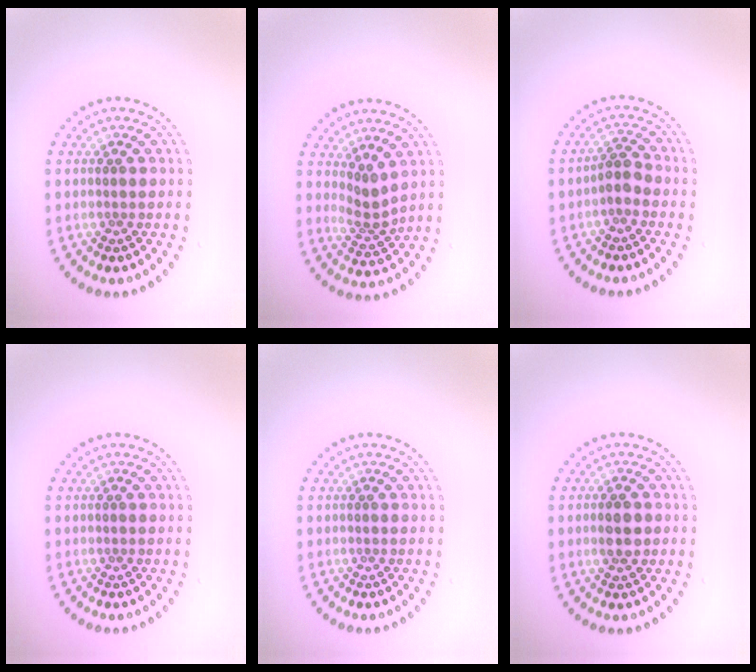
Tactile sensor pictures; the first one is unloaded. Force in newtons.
{"total": 2.2, "press": 1.7, "slide": 1.4}
{"total": 1.8, "press": 1.5, "slide": 0.9}
{"total": 0.0}
{"total": 0.0}
{"total": 2.7, "press": 2.7, "slide": 0.3}